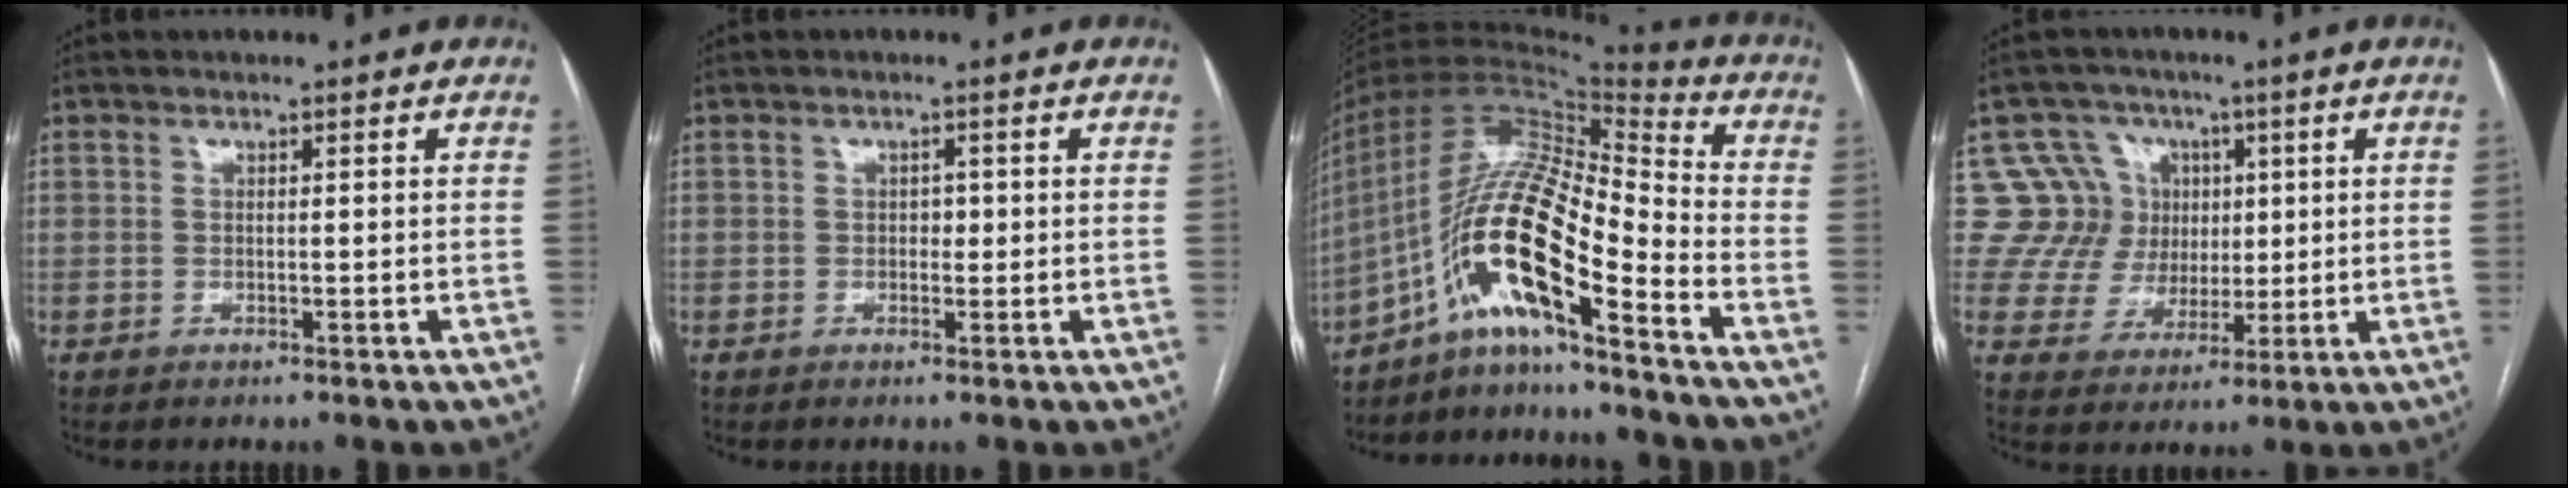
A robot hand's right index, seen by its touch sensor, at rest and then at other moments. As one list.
[{"total": 1.4, "force": [0.1, 1.0, 0.9], "torque": [-0.010, 0.002, 0.001]}, {"total": 15.7, "force": [-8.7, 2.3, 12.9], "torque": [-0.251, 0.021, -0.157]}, {"total": 15.2, "force": [4.3, 14.3, 2.7], "torque": [-0.066, 0.073, 0.098]}]